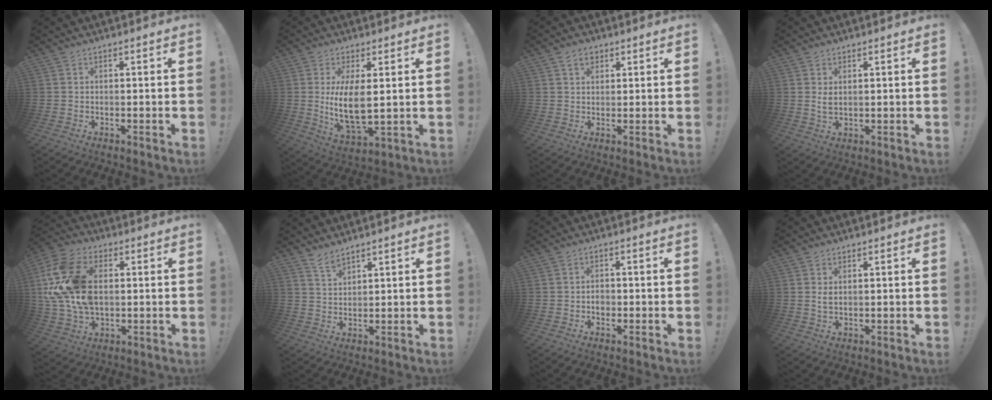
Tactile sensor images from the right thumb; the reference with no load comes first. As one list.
[{"total": 10.8, "force": [1.8, 4.0, 9.9], "torque": [-0.199, -0.025, 0.030]}, {"total": 4.2, "force": [2.3, 2.9, 1.9], "torque": [-0.025, -0.003, 0.041]}, {"total": 3.0, "force": [1.1, 1.5, 2.3], "torque": [-0.029, -0.007, 0.017]}, {"total": 19.7, "force": [2.2, 13.6, 14.2], "torque": [-0.266, 0.008, 0.047]}, {"total": 3.7, "force": [3.3, 0.9, 1.5], "torque": [-0.022, -0.026, 0.058]}, {"total": 2.7, "force": [-1.1, 2.1, 1.3], "torque": [-0.012, 0.003, -0.022]}, {"total": 2.0, "force": [0.7, 1.0, 1.6], "torque": [-0.024, -0.003, 0.010]}]